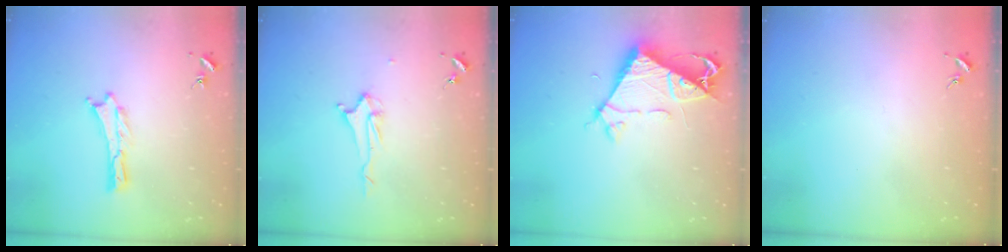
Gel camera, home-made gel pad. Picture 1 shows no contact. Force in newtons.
{"total": 2.2, "press": 2.2, "slide": 0.3}
{"total": 7.9, "press": 7.9, "slide": 0.6}
{"total": 0.0}